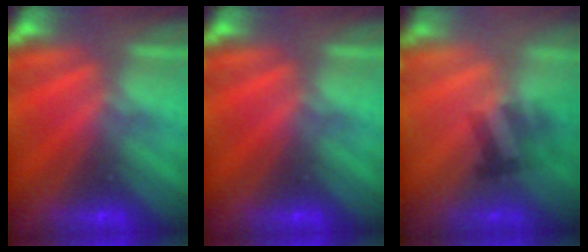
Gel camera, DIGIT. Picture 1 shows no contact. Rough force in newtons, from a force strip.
{"total": 0.0}
{"total": 2.1}